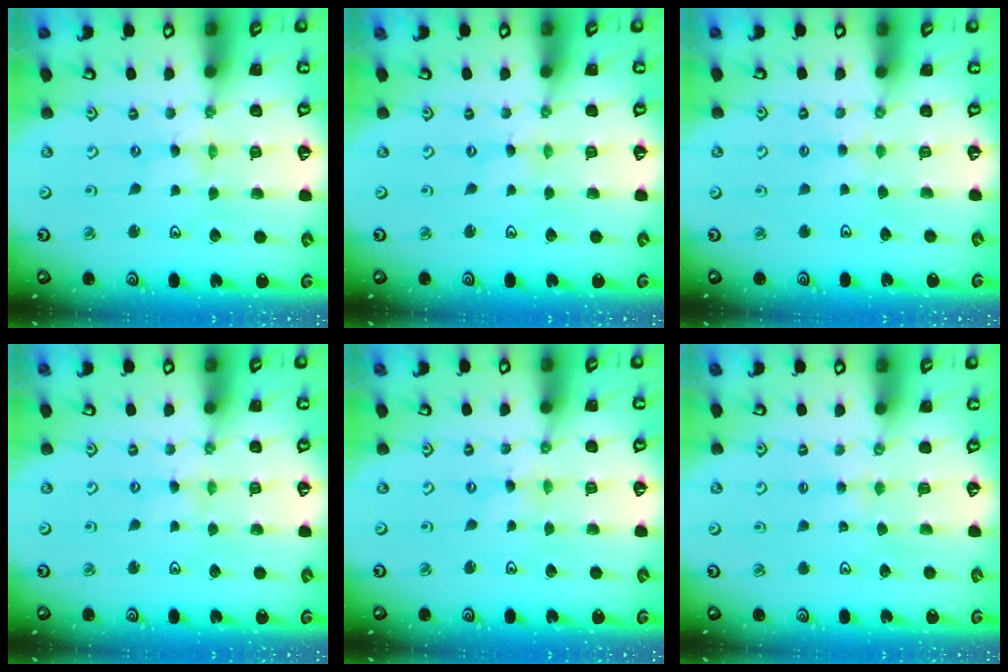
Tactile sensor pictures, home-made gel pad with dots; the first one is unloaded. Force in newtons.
{"total": 0.0}
{"total": 3.1, "press": 3.1, "slide": 0.6}
{"total": 1.7, "press": 1.7, "slide": 0.4}
{"total": 0.0}
{"total": 3.2, "press": 3.1, "slide": 0.5}